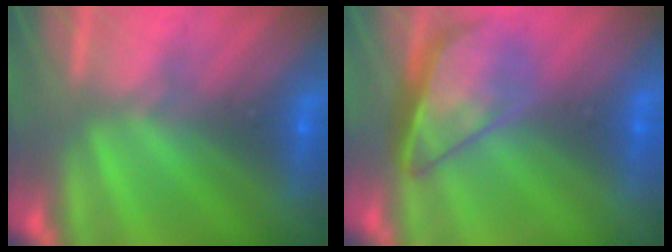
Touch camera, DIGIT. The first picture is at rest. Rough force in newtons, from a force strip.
{"total": 3.8}